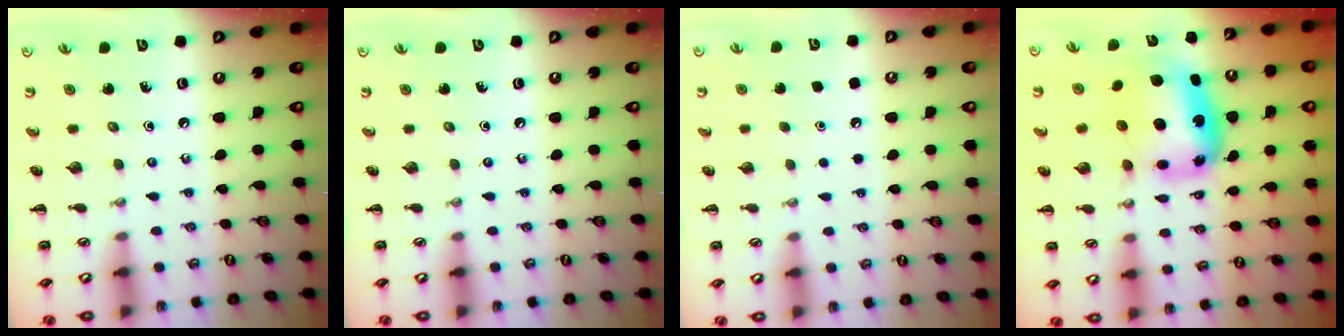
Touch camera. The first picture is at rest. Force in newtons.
{"total": 0.0}
{"total": 1.8, "press": 1.8, "slide": 0.1}
{"total": 9.9, "press": 9.5, "slide": 2.7}